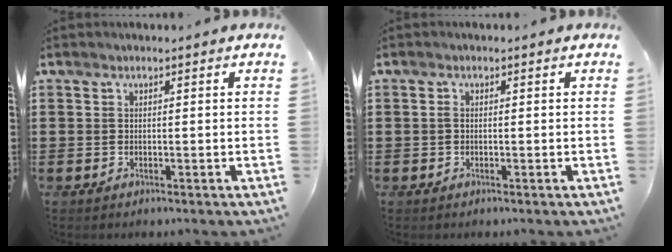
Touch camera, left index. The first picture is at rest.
{"total": 0.7, "force": [-0.2, 0.3, 0.6], "torque": [-0.014, -0.001, -0.004]}